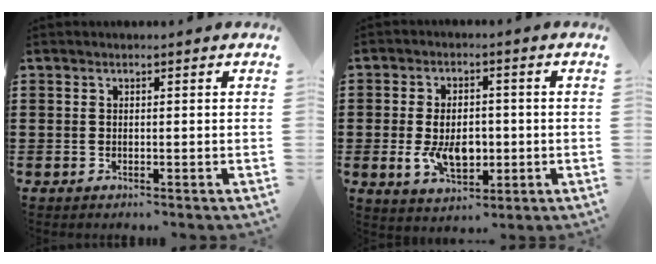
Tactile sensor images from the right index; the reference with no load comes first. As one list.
[{"total": 7.2, "force": [-0.9, 4.4, 5.7], "torque": [-0.098, 0.001, -0.018]}]